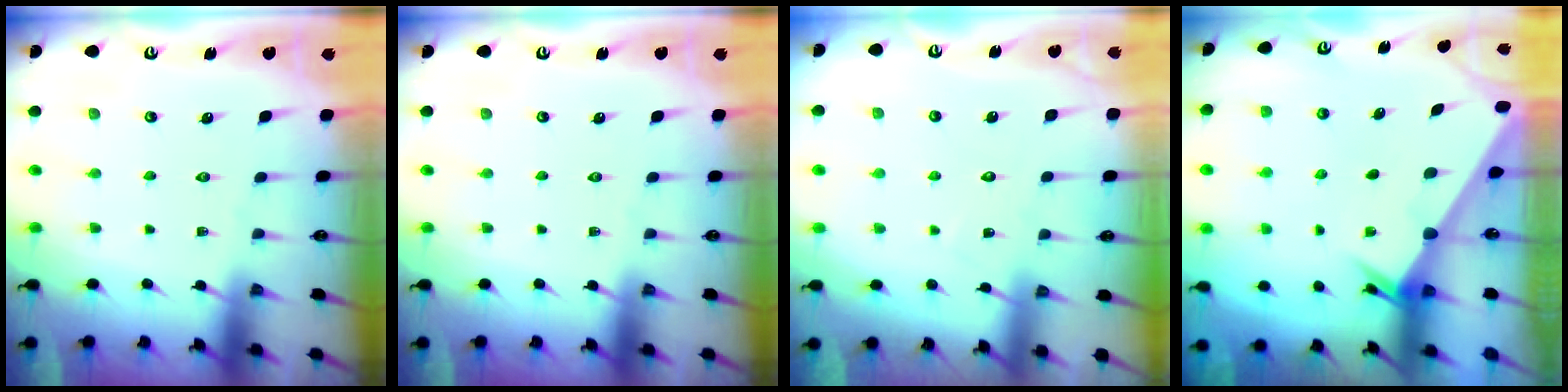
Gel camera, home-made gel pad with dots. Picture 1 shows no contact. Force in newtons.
{"total": 0.0}
{"total": 5.3, "press": 5.2, "slide": 0.4}
{"total": 1.8, "press": 1.8, "slide": 0.0}